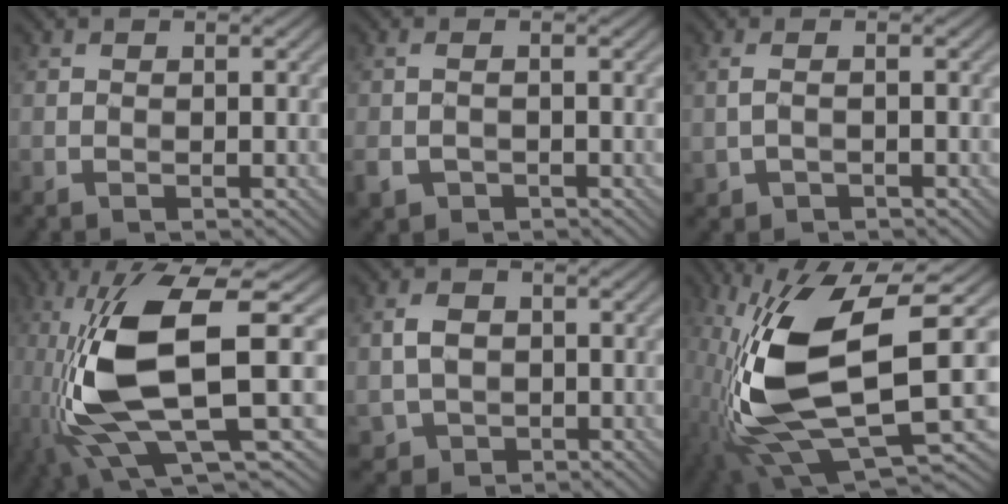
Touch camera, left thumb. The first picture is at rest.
{"total": 2.3, "force": [-1.0, 1.5, 1.4], "torque": [-0.041, -0.006, -0.021]}
{"total": 1.6, "force": [-0.3, 0.9, 1.4], "torque": [-0.041, 0.000, -0.002]}
{"total": 13.0, "force": [-2.3, 3.6, 12.3], "torque": [-0.258, -0.008, -0.042]}
{"total": 3.8, "force": [-0.3, 3.2, 2.1], "torque": [-0.050, 0.000, -0.006]}
{"total": 16.0, "force": [-1.4, 6.1, 14.7], "torque": [-0.320, -0.012, -0.019]}